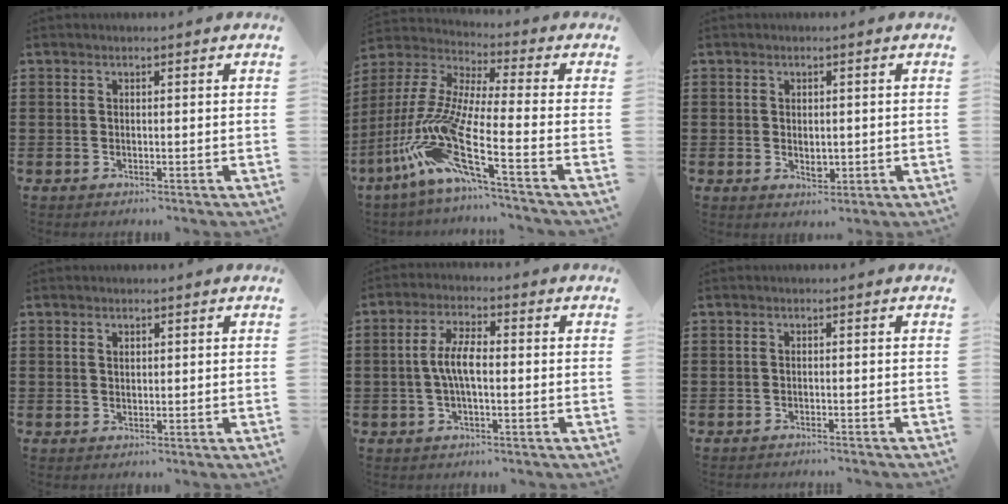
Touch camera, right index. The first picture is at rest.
{"total": 13.8, "force": [-7.7, 2.5, 11.3], "torque": [-0.273, -0.024, -0.158]}
{"total": 1.9, "force": [0.0, 1.3, 1.4], "torque": [-0.019, 0.002, -0.001]}
{"total": 0.9, "force": [0.6, 0.6, 0.4], "torque": [-0.009, 0.003, 0.012]}
{"total": 5.6, "force": [-0.4, 1.9, 5.2], "torque": [-0.114, -0.002, -0.015]}
{"total": 0.9, "force": [-0.9, -0.1, 0.1], "torque": [-0.004, 0.000, -0.018]}